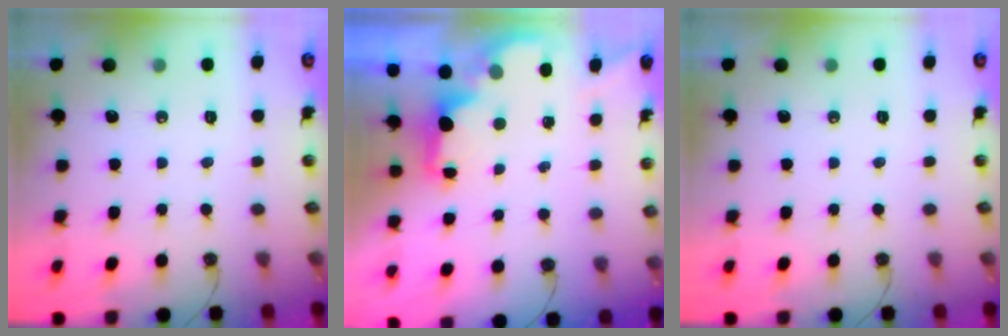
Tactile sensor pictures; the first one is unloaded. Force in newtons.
{"total": 1.6, "press": 1.5, "slide": 0.6}
{"total": 0.0}